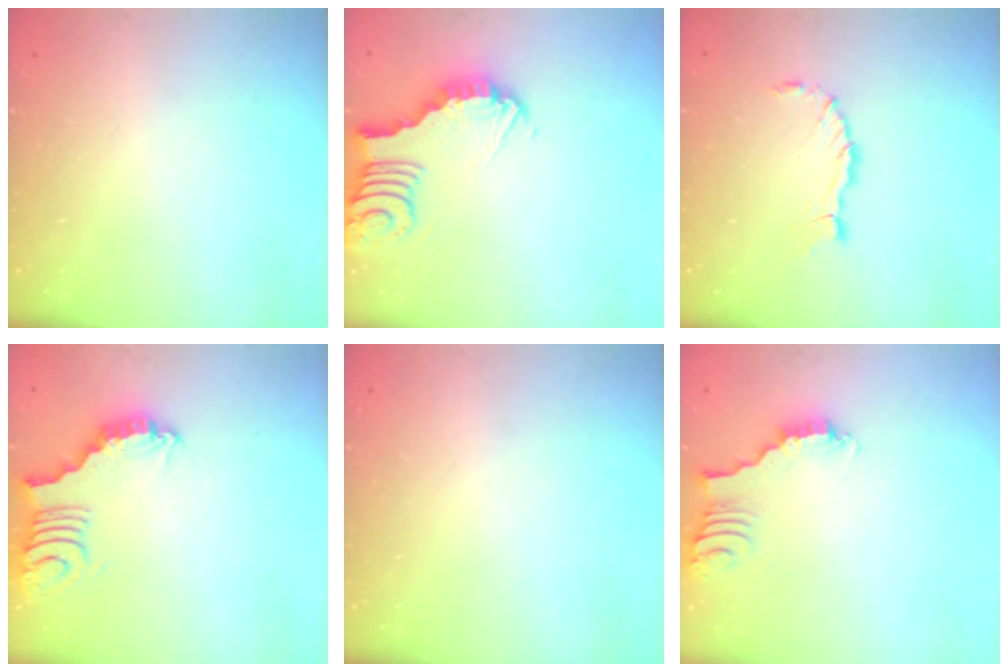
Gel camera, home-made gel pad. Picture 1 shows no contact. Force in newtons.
{"total": 4.0, "press": 4.0, "slide": 0.3}
{"total": 6.5, "press": 6.5, "slide": 0.2}
{"total": 2.9, "press": 2.9, "slide": 0.4}
{"total": 0.0}
{"total": 3.4, "press": 3.4, "slide": 0.2}